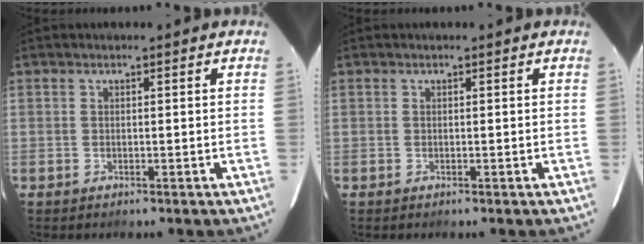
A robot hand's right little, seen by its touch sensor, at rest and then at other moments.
{"total": 0.0}